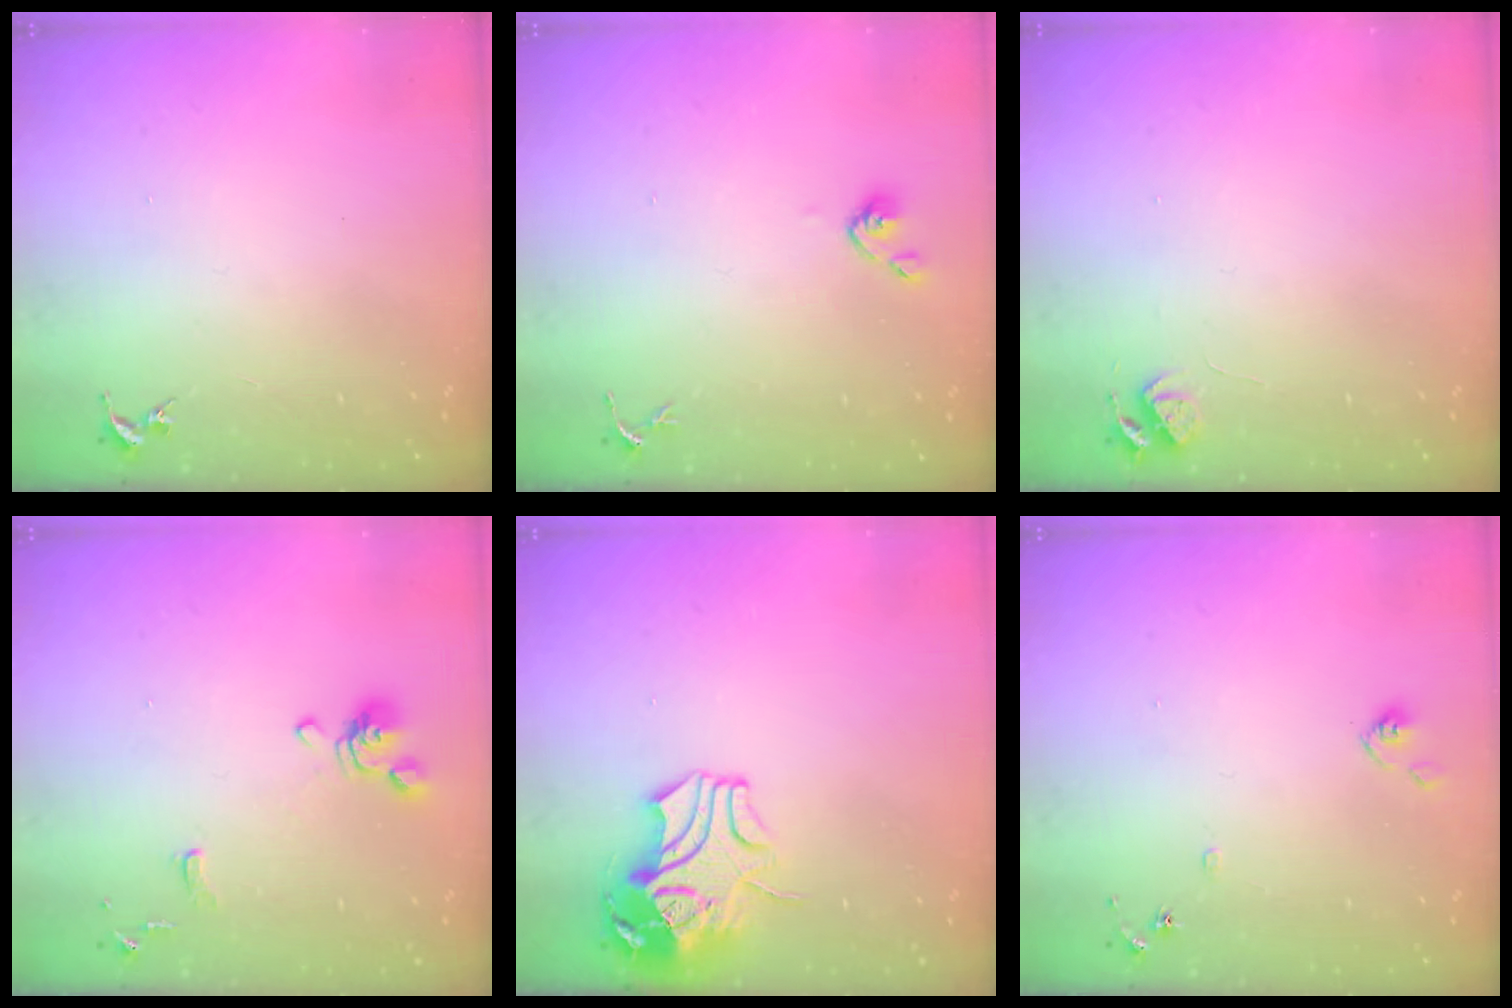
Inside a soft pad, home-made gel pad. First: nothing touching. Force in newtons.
{"total": 4.3, "press": 4.2, "slide": 1.1}
{"total": 5.7, "press": 5.7, "slide": 0.8}
{"total": 10.3, "press": 10.2, "slide": 1.3}
{"total": 11.6, "press": 11.5, "slide": 1.5}
{"total": 7.4, "press": 7.3, "slide": 0.6}